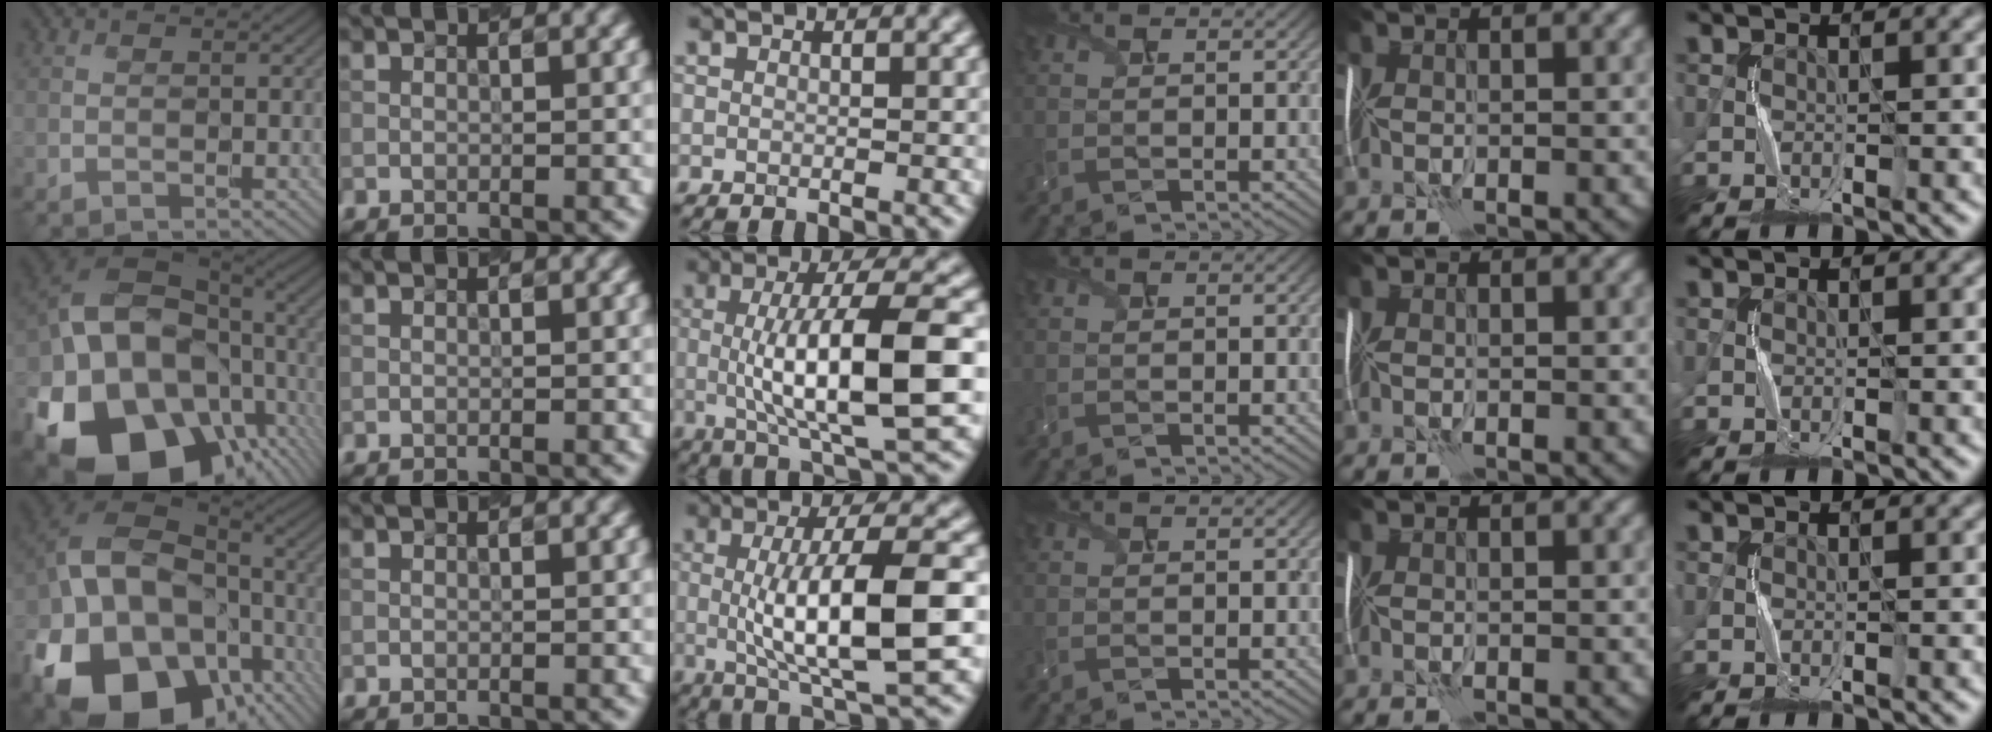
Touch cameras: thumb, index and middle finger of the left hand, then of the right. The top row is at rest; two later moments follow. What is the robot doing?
{"motion": "shake", "object": "handbell"}